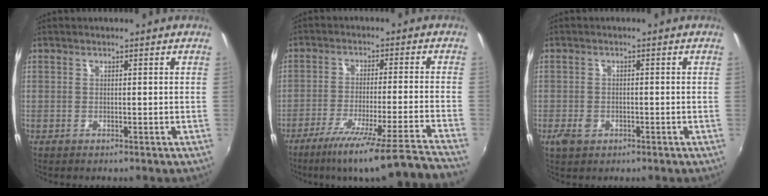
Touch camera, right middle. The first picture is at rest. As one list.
[{"total": 20.8, "force": [-18.0, -2.9, 10.1], "torque": [-0.154, -0.066, -0.271]}, {"total": 3.2, "force": [-1.6, 2.2, 1.6], "torque": [-0.033, -0.004, -0.027]}]